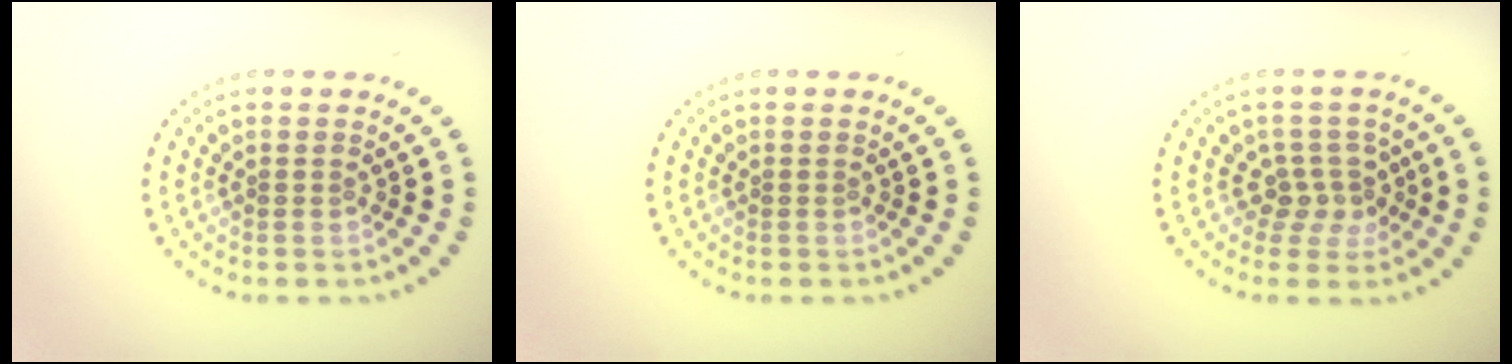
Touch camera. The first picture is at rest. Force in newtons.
{"total": 0.0}
{"total": 2.5, "press": 2.0, "slide": 1.6}